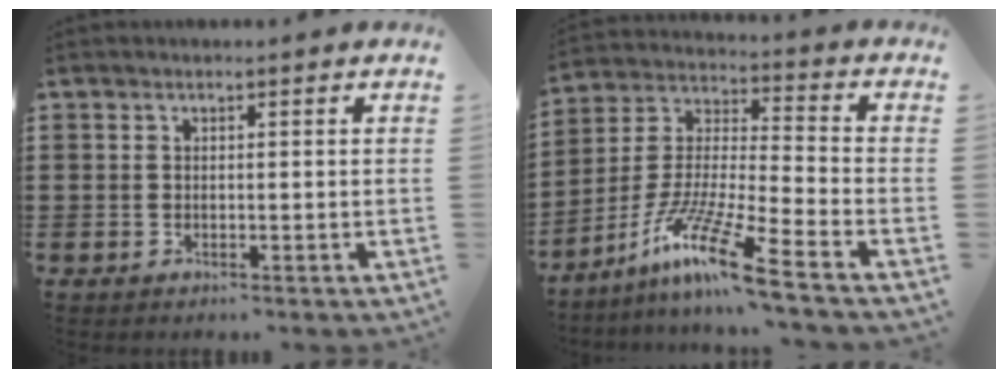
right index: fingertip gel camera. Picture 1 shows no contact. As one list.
[{"total": 12.4, "force": [-9.3, -0.6, 8.2], "torque": [-0.179, -0.010, -0.187]}]